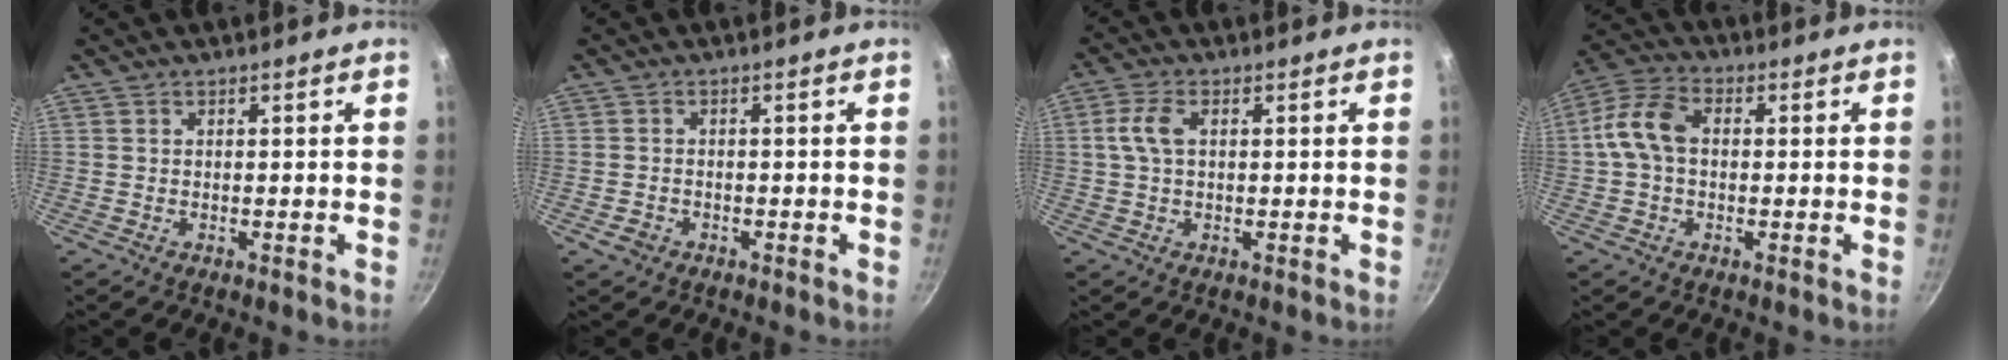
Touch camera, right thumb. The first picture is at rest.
{"total": 2.2, "force": [-1.2, 1.6, 0.8], "torque": [-0.017, 0.015, -0.018]}
{"total": 4.6, "force": [0.8, 2.7, 3.7], "torque": [-0.078, 0.011, 0.013]}
{"total": 8.8, "force": [0.3, 6.1, 6.3], "torque": [-0.116, 0.026, -0.009]}